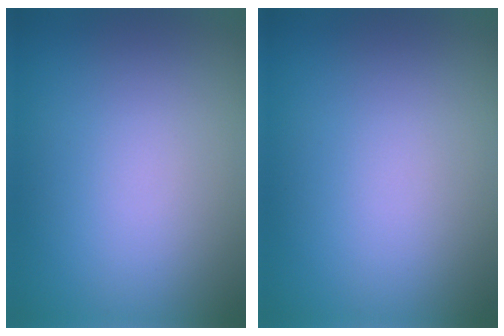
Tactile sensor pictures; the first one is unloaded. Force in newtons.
{"total": 0.0}